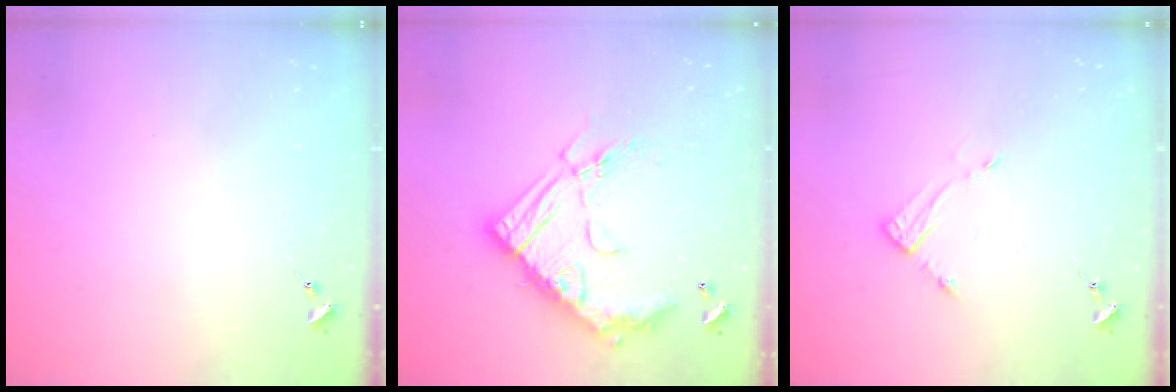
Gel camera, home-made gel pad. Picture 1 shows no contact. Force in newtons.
{"total": 20.3, "press": 20.2, "slide": 1.9}
{"total": 3.7, "press": 3.7, "slide": 0.1}